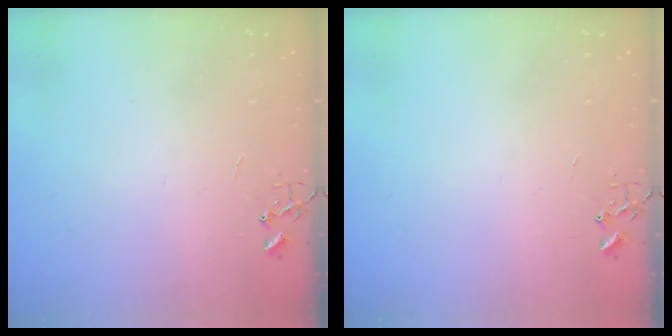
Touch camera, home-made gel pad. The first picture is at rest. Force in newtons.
{"total": 0.0}